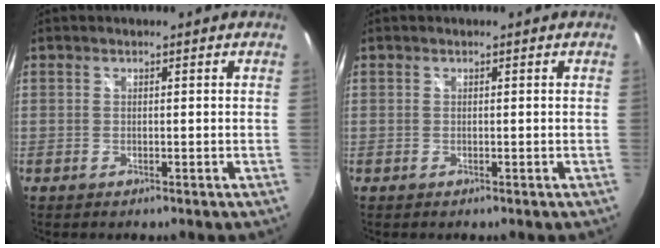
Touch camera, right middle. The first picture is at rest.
{"total": 0.0}